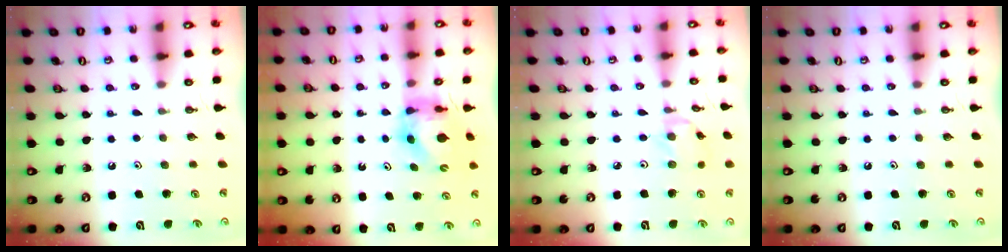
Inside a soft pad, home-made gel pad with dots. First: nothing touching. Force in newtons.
{"total": 5.5, "press": 5.5, "slide": 0.6}
{"total": 2.0, "press": 2.0, "slide": 0.3}
{"total": 0.0}